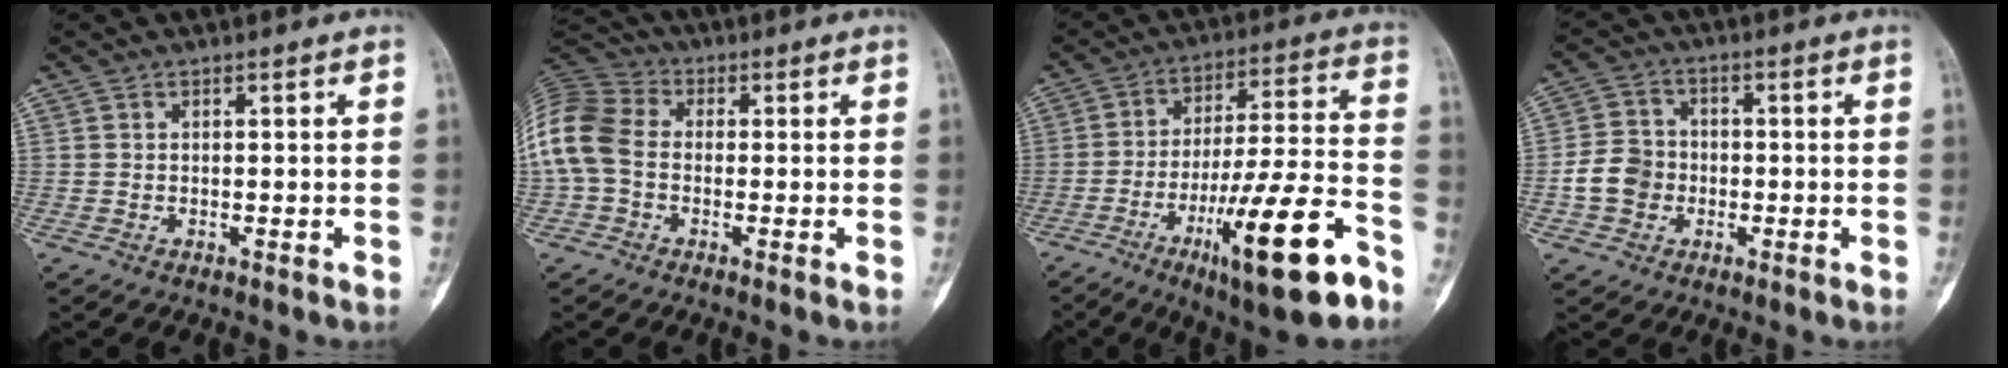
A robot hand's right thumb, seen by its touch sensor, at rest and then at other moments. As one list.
[{"total": 13.2, "force": [-0.7, 9.9, 8.6], "torque": [-0.194, 0.031, -0.022]}, {"total": 20.9, "force": [-10.8, 3.7, 17.5], "torque": [-0.295, 0.045, -0.166]}, {"total": 7.0, "force": [-1.6, 6.1, 3.1], "torque": [-0.042, 0.019, -0.035]}]